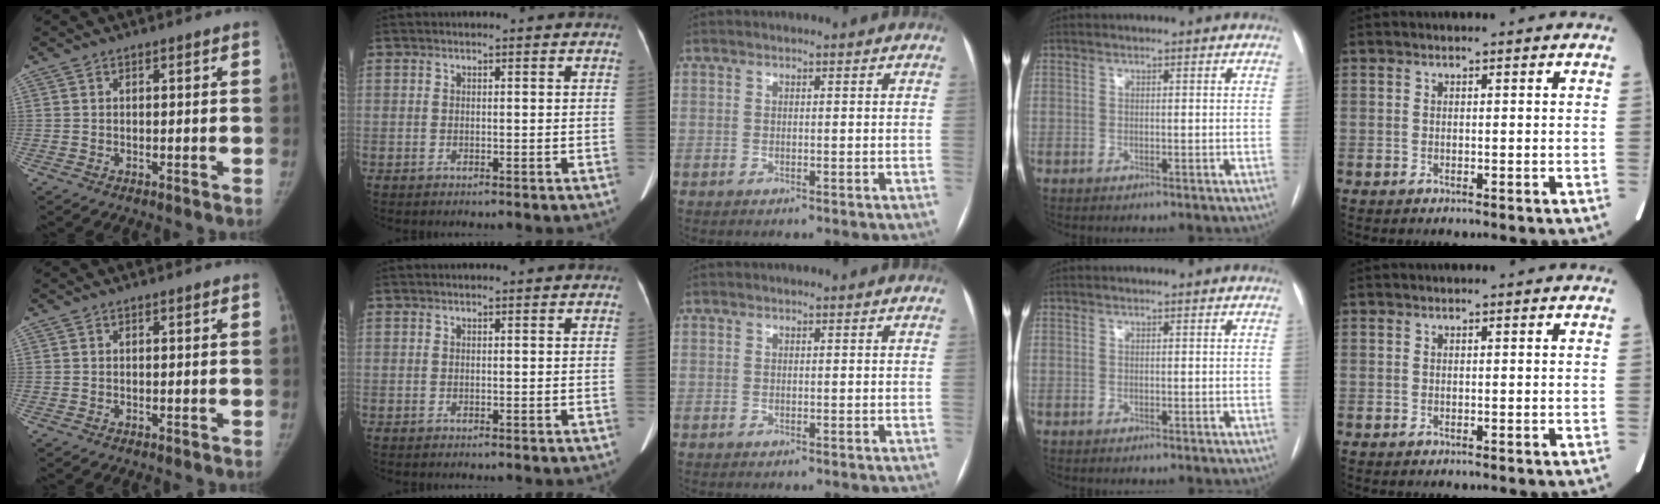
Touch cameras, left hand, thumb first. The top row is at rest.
{}